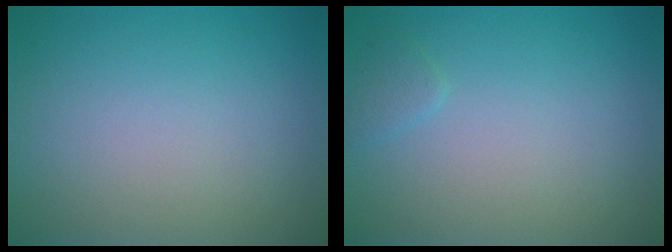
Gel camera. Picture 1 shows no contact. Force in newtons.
{"total": 0.8, "press": 0.8, "slide": 0.1}